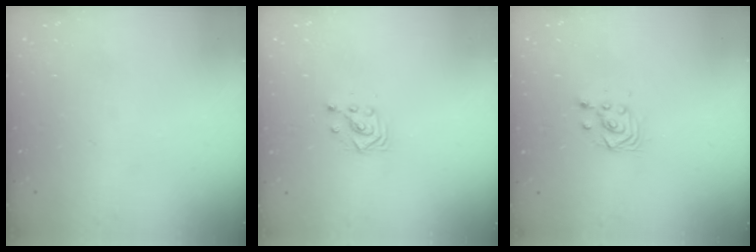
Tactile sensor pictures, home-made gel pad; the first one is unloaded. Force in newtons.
{"total": 3.0, "press": 3.0, "slide": 0.1}
{"total": 3.2, "press": 2.9, "slide": 1.4}